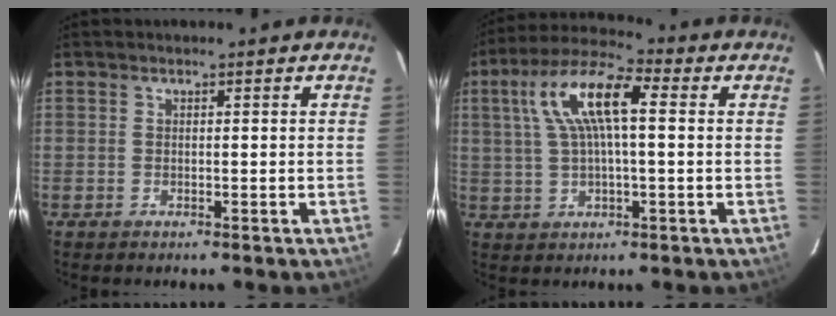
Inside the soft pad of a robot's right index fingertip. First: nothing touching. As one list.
[{"total": 12.0, "force": [2.7, 3.7, 11.1], "torque": [-0.213, 0.027, 0.047]}]